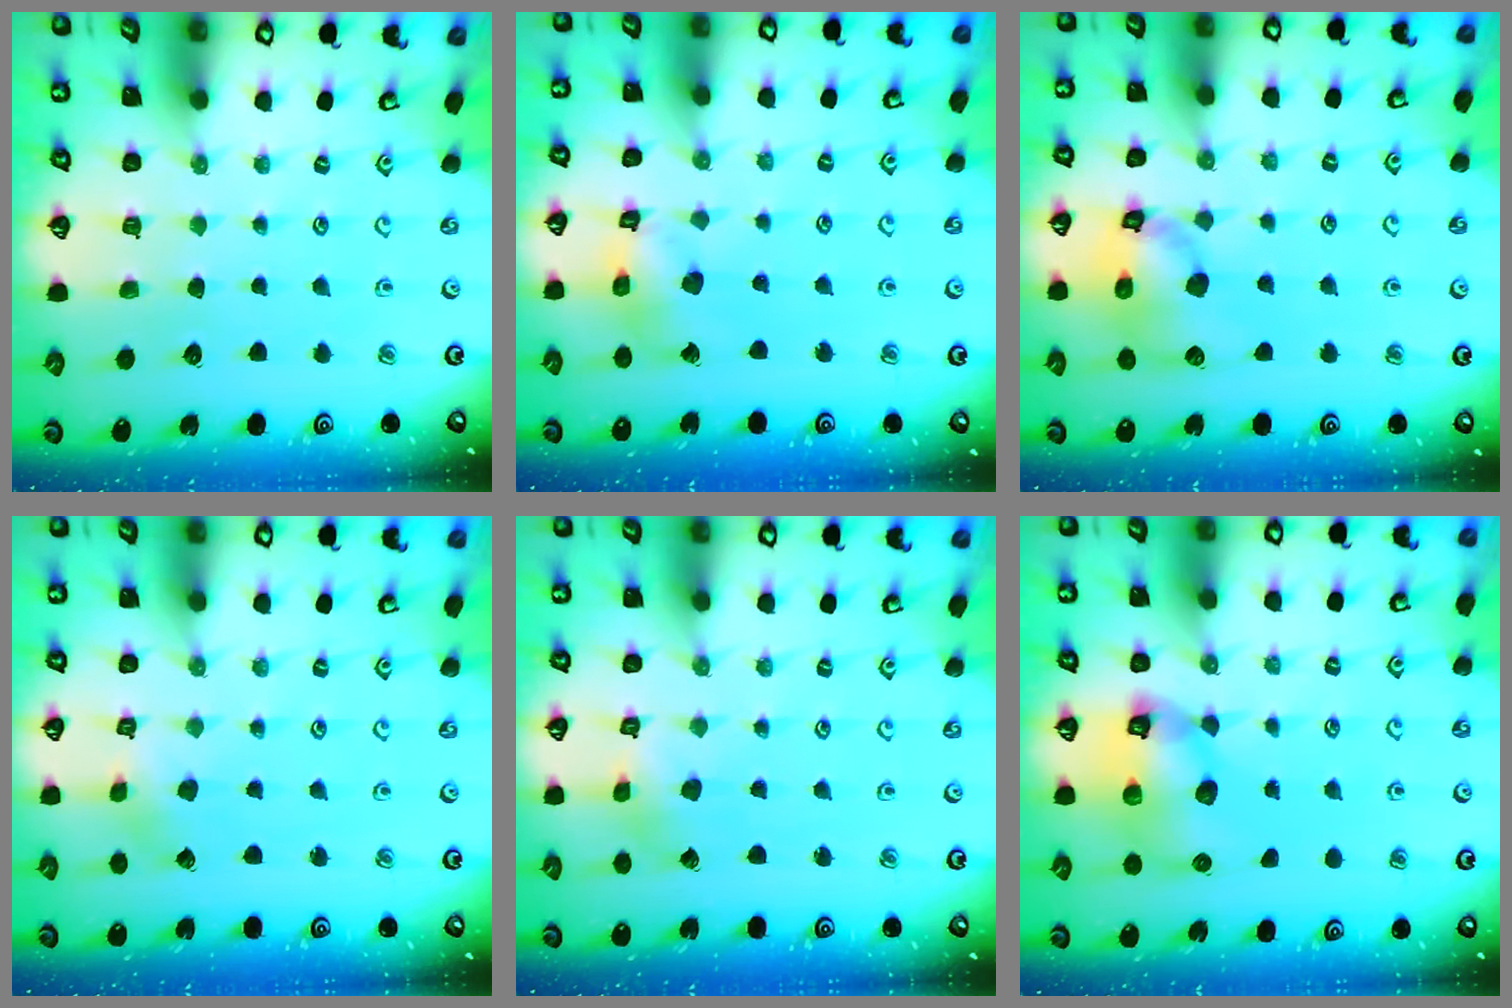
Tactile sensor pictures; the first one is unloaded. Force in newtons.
{"total": 10.1, "press": 10.0, "slide": 1.2}
{"total": 12.6, "press": 12.4, "slide": 1.9}
{"total": 2.6, "press": 2.6, "slide": 0.3}
{"total": 2.7, "press": 2.6, "slide": 0.3}
{"total": 11.1, "press": 11.0, "slide": 1.5}